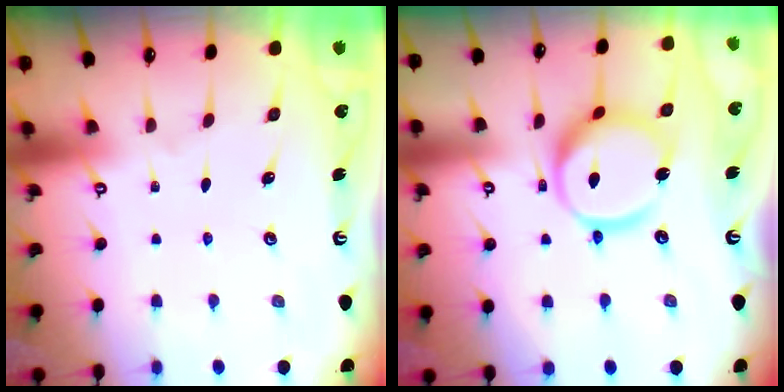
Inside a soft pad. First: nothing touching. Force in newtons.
{"total": 15.1, "press": 15.0, "slide": 1.8}